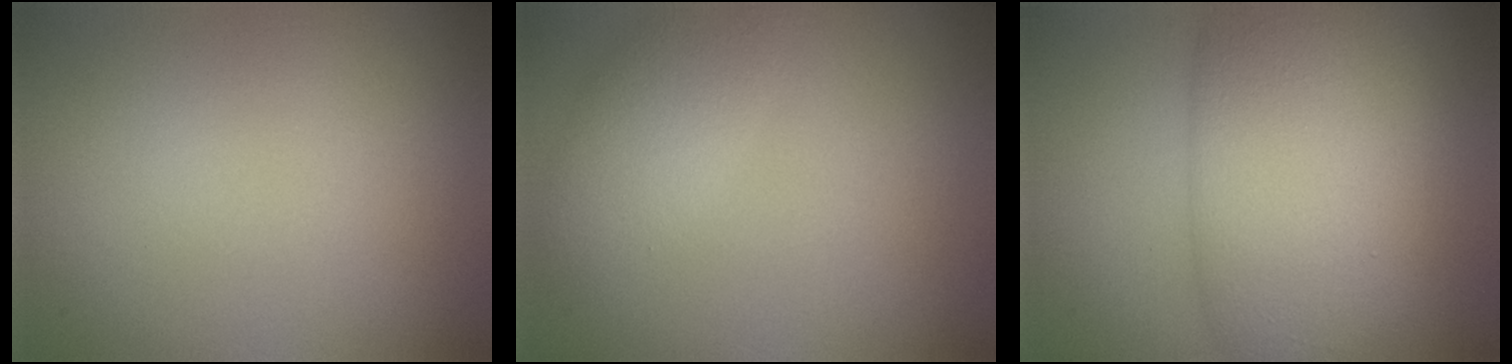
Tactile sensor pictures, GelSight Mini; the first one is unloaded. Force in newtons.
{"total": 2.6, "press": 2.6, "slide": 0.1}
{"total": 11.1, "press": 11.1, "slide": 0.4}